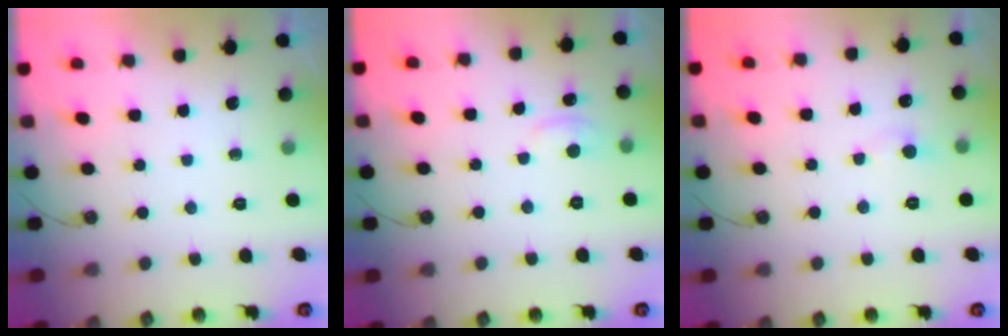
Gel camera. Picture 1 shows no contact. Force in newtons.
{"total": 2.0, "press": 1.9, "slide": 0.6}
{"total": 1.4, "press": 1.2, "slide": 0.7}